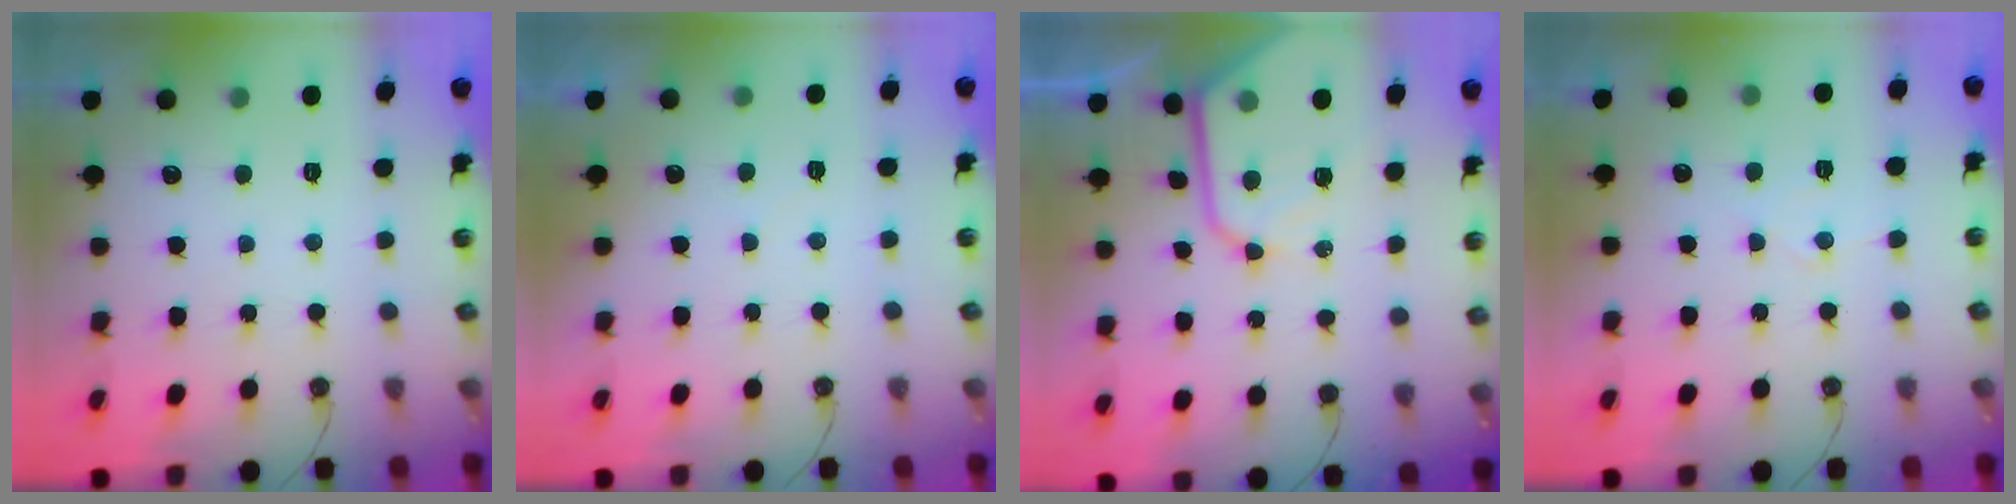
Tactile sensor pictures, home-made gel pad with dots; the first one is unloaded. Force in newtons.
{"total": 1.9, "press": 1.9, "slide": 0.3}
{"total": 13.6, "press": 13.6, "slide": 1.2}
{"total": 6.5, "press": 6.5, "slide": 0.8}